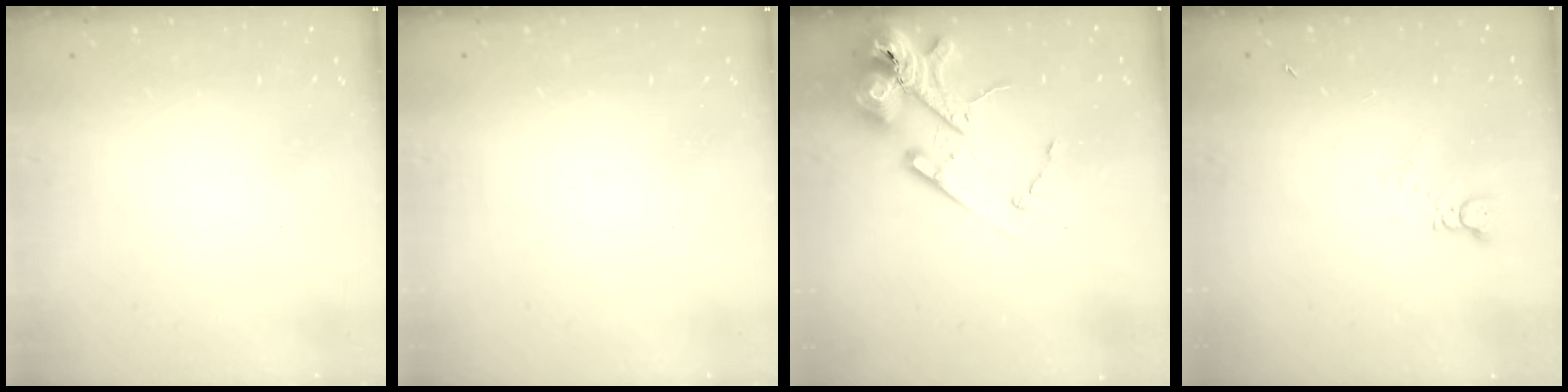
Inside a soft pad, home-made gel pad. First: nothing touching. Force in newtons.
{"total": 0.0}
{"total": 14.7, "press": 14.5, "slide": 2.0}
{"total": 2.0, "press": 2.0, "slide": 0.1}